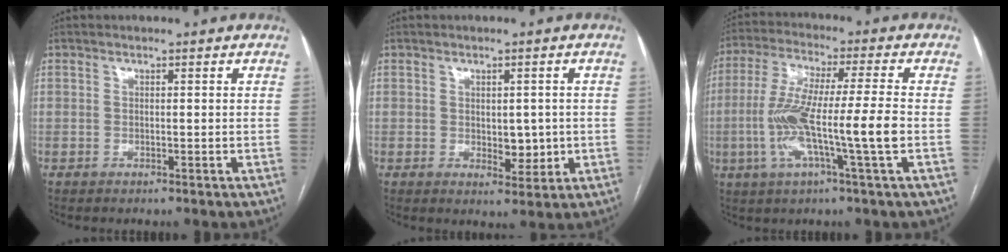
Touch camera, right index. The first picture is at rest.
{"total": 4.1, "force": [-0.2, 2.3, 3.4], "torque": [-0.042, -0.003, 0.007]}
{"total": 13.0, "force": [-2.7, -0.2, 12.7], "torque": [-0.252, -0.001, -0.056]}